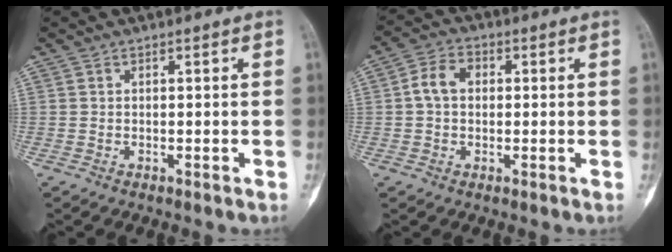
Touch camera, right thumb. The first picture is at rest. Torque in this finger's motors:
{"motor_torque": [0.14, 0.13, 0.28, -0.28, 0.05]}